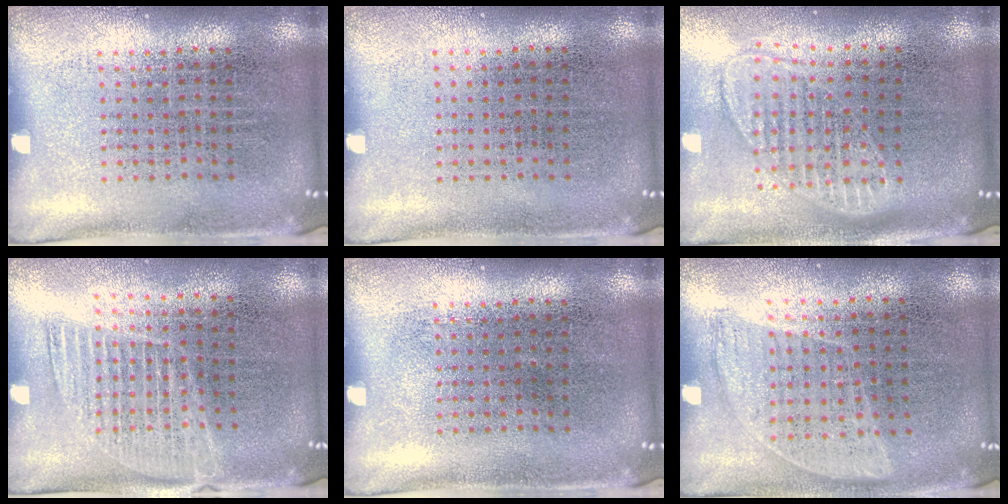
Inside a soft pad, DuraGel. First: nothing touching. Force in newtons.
{"total": 0.0}
{"total": 1.8, "press": 1.5, "slide": 1.0}
{"total": 1.3, "press": 1.1, "slide": 0.6}
{"total": 0.0}
{"total": 0.9, "press": 0.8, "slide": 0.5}